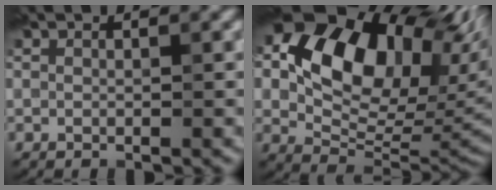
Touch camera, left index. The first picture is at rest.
{"total": 15.0, "force": [4.5, 10.0, 10.1], "torque": [-0.177, 0.020, 0.104]}